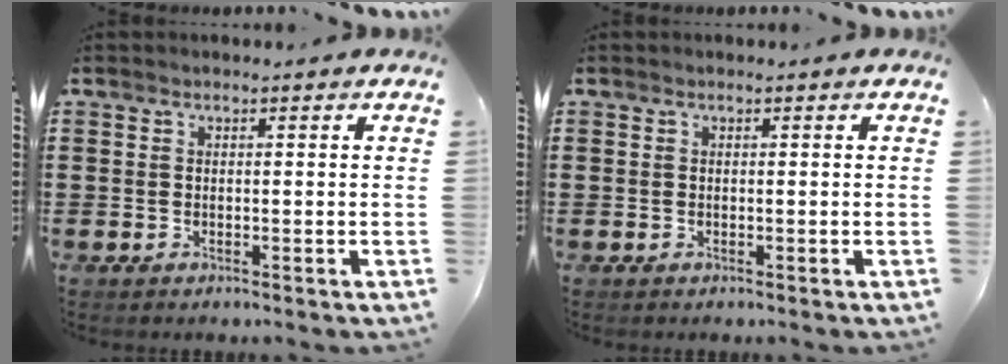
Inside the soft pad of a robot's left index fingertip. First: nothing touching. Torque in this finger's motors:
{"motor_torque": [0.00, 0.00, 0.00, -0.01]}